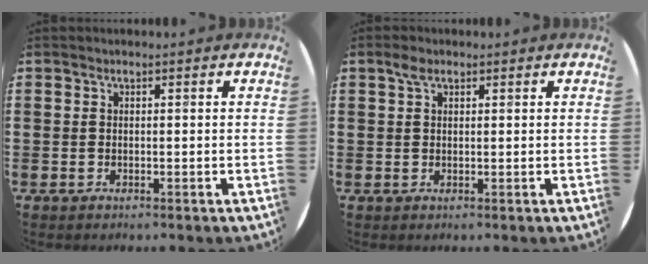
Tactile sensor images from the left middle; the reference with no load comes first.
{"total": 1.6, "force": [1.0, 0.9, 0.9], "torque": [-0.013, 0.001, 0.017]}